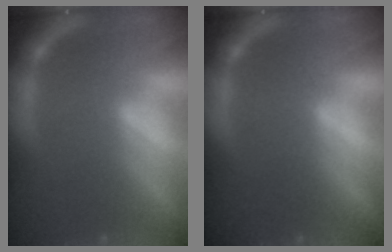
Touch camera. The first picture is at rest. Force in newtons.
{"total": 0.0}